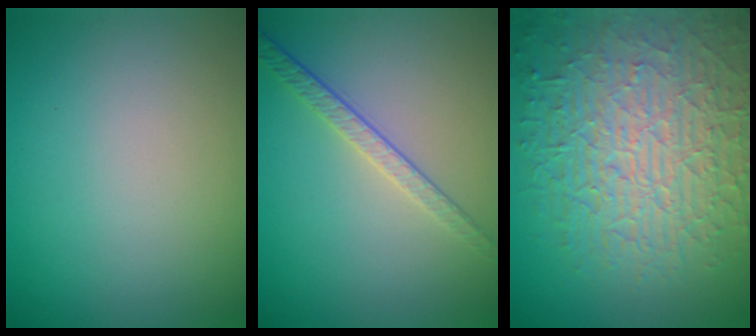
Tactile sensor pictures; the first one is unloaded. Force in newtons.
{"total": 2.1, "press": 1.6, "slide": 1.4}
{"total": 10.1, "press": 6.6, "slide": 7.6}